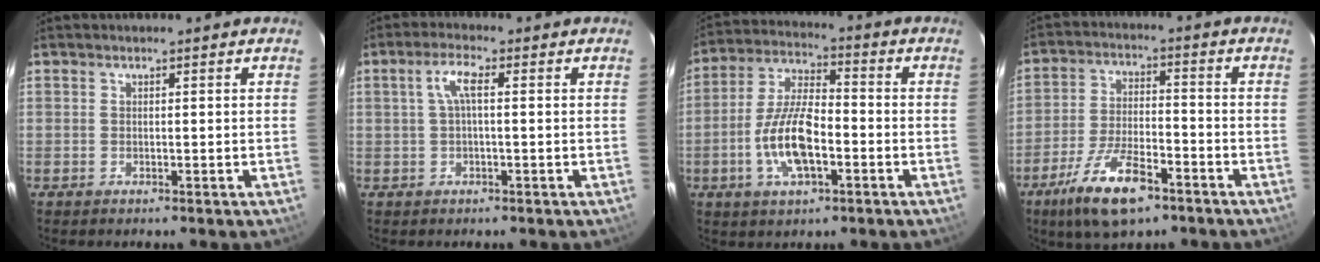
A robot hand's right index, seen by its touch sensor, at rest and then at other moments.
{"total": 3.6, "force": [0.4, 0.7, 3.5], "torque": [-0.071, 0.008, 0.008]}
{"total": 12.0, "force": [-3.9, 4.6, 10.3], "torque": [-0.215, 0.002, -0.074]}
{"total": 12.6, "force": [-7.9, 4.3, 8.8], "torque": [-0.187, -0.015, -0.143]}